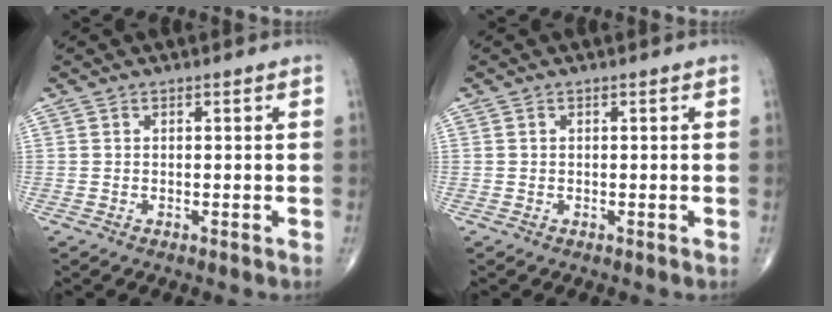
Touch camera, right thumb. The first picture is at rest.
{"total": 0.0}